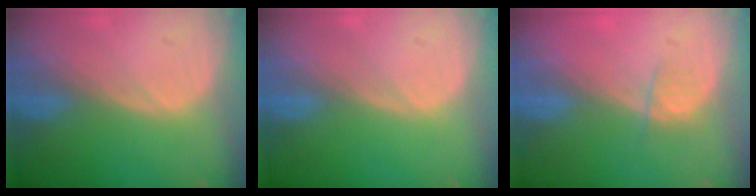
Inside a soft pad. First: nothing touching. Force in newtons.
{"total": 0.0}
{"total": 1.9, "press": 1.7, "slide": 0.8}